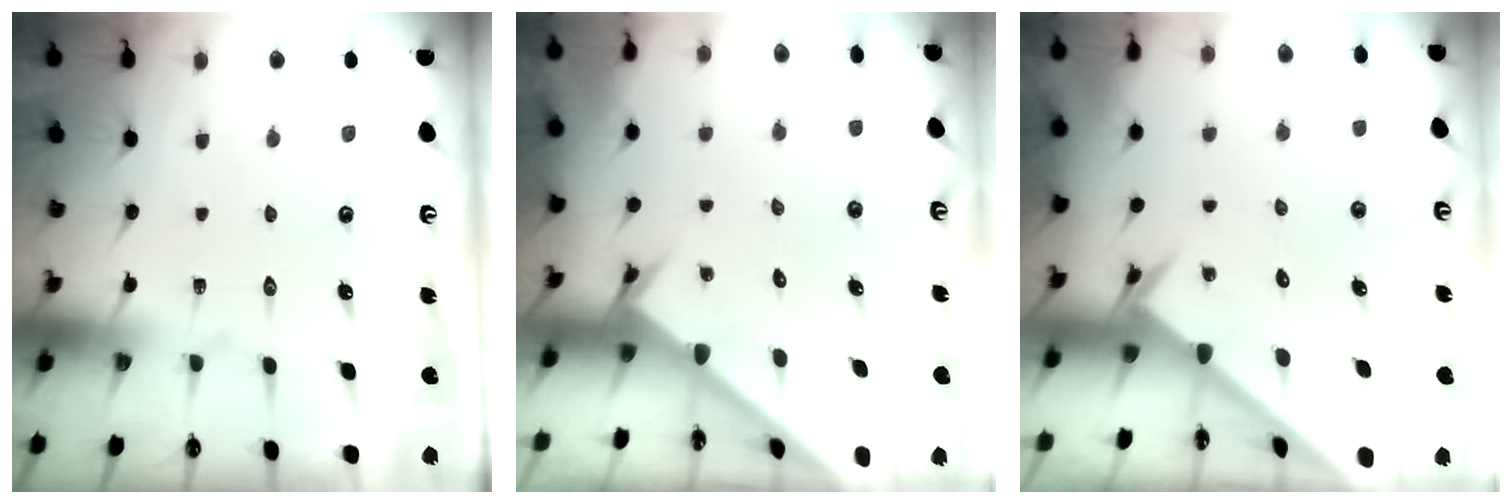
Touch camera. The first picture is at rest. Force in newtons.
{"total": 2.3, "press": 2.3, "slide": 0.1}
{"total": 2.8, "press": 2.8, "slide": 0.2}